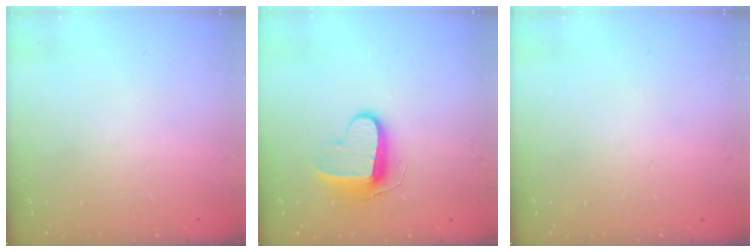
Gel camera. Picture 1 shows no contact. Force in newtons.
{"total": 9.6, "press": 9.6, "slide": 0.9}
{"total": 0.0}